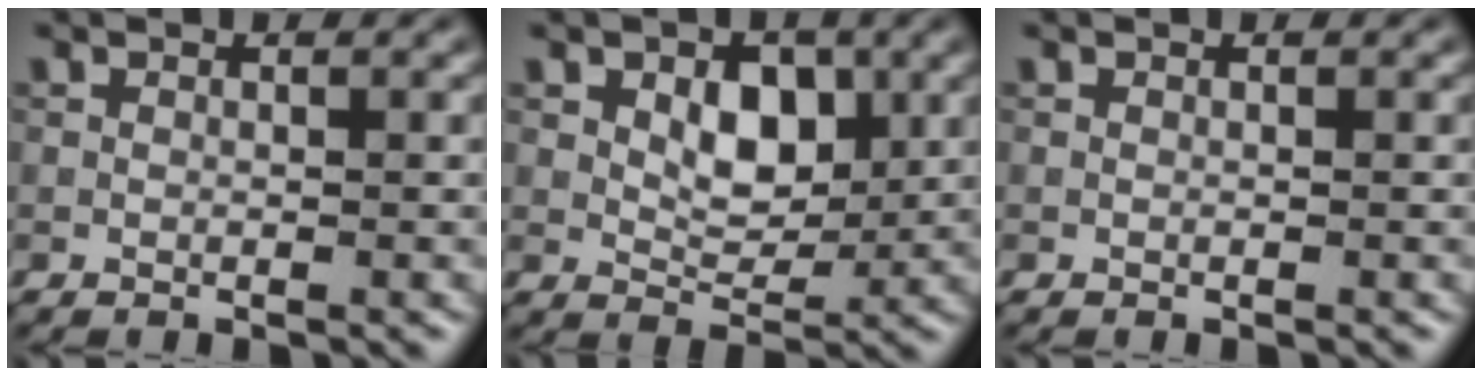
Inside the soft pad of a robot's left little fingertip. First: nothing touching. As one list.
[{"total": 4.5, "force": [1.2, 3.0, 3.1], "torque": [-0.050, -0.001, 0.020]}, {"total": 0.0}]